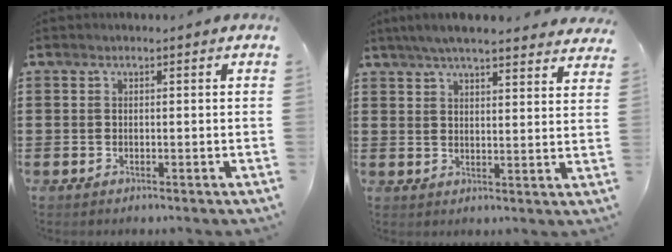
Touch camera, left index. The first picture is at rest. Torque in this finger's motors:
{"motor_torque": [2.14, 0.00, 0.67, 0.15]}